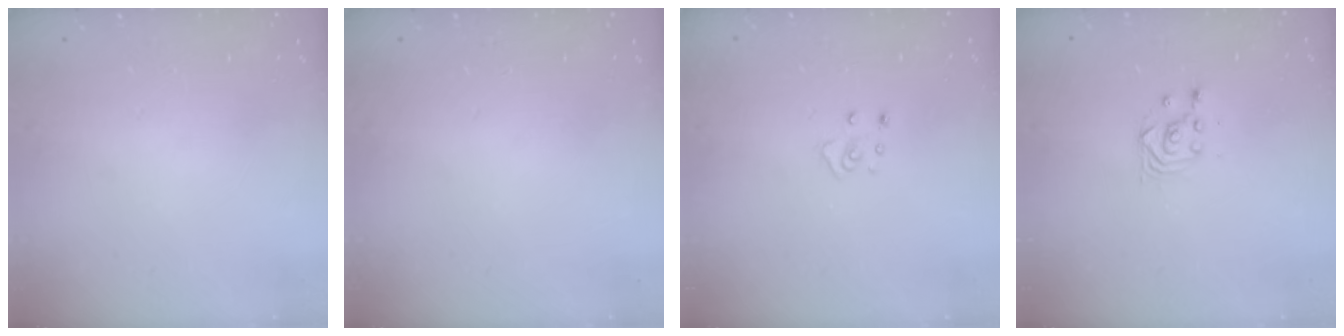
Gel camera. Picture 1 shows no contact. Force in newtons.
{"total": 0.0}
{"total": 4.8, "press": 4.8, "slide": 0.2}
{"total": 3.3, "press": 3.3, "slide": 0.4}